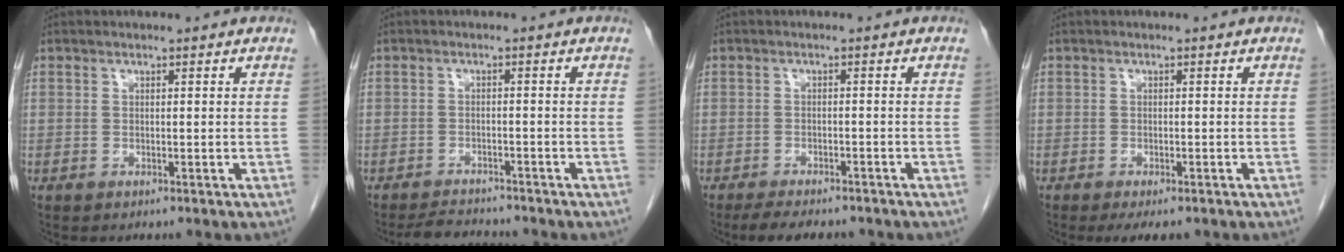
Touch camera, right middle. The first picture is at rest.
{"total": 4.2, "force": [-4.1, 0.5, 0.8], "torque": [-0.018, -0.015, -0.067]}
{"total": 7.1, "force": [-6.0, 2.0, 3.2], "torque": [-0.050, -0.009, -0.084]}
{"total": 3.8, "force": [-2.8, 1.3, 2.2], "torque": [-0.030, -0.008, -0.037]}